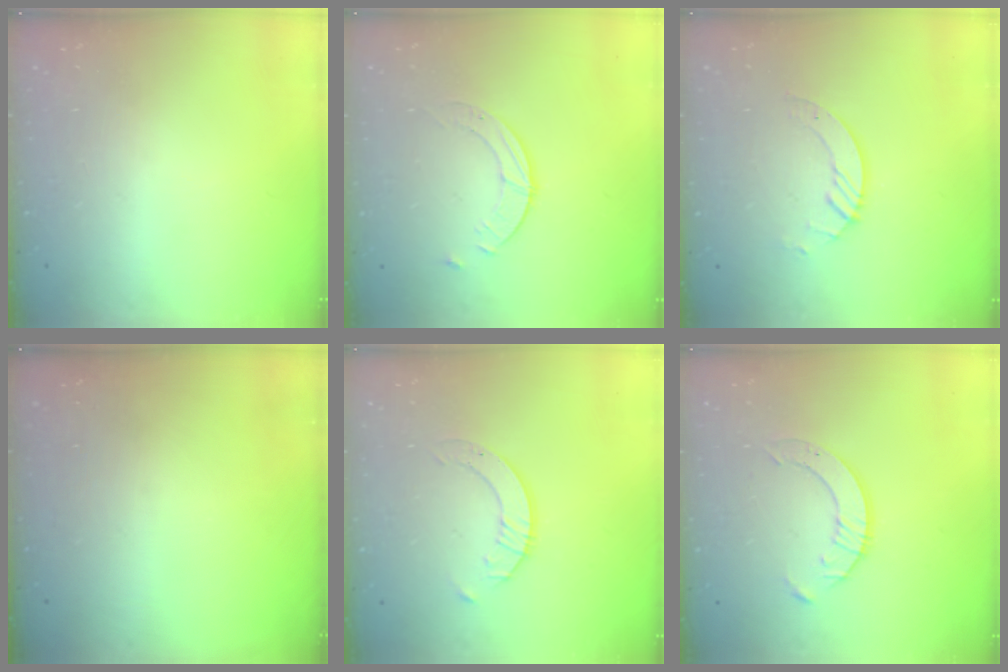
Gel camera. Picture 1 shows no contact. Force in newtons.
{"total": 1.8, "press": 1.8, "slide": 0.2}
{"total": 3.0, "press": 3.0, "slide": 0.3}
{"total": 0.0}
{"total": 2.0, "press": 2.0, "slide": 0.2}
{"total": 4.2, "press": 4.2, "slide": 0.5}